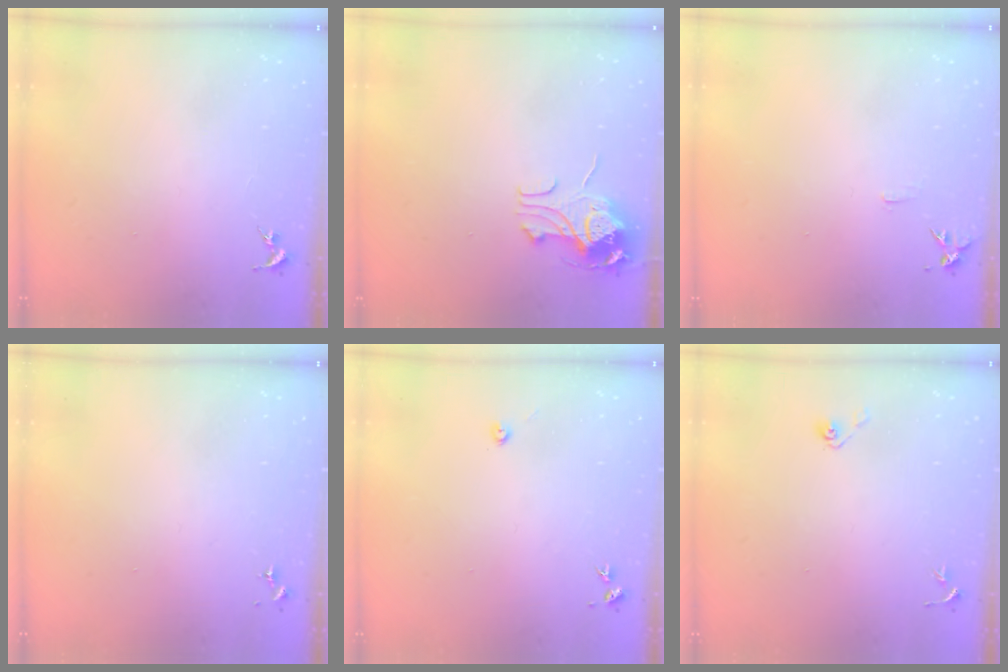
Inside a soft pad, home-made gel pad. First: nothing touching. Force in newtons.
{"total": 10.6, "press": 10.6, "slide": 0.9}
{"total": 5.5, "press": 5.4, "slide": 0.6}
{"total": 0.0}
{"total": 2.2, "press": 2.2, "slide": 0.3}
{"total": 3.9, "press": 3.3, "slide": 2.0}